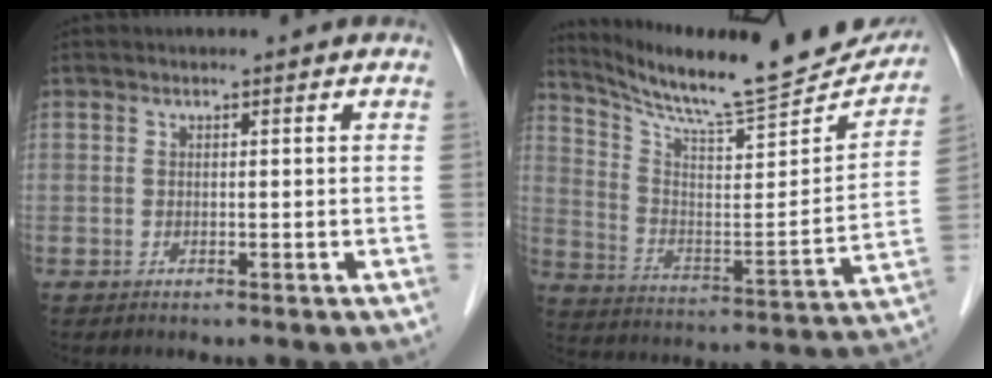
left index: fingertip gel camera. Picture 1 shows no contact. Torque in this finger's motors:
{"motor_torque": [0.01, -0.16, 0.05, 0.06]}